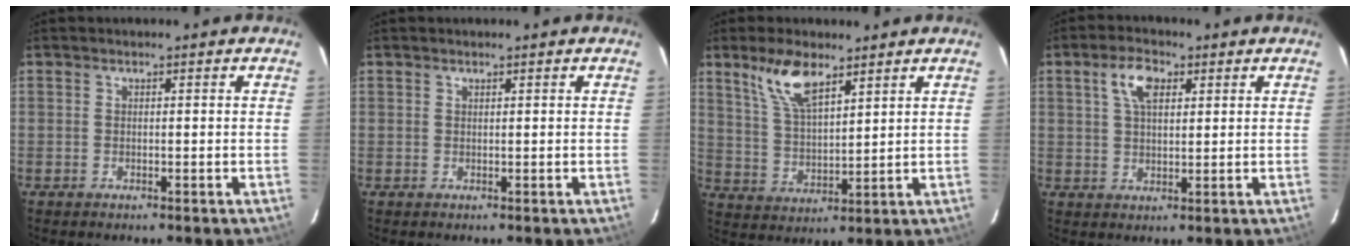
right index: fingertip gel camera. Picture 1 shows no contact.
{"total": 0.5, "force": [0.3, 0.4, -0.2], "torque": [0.004, 0.001, 0.005]}
{"total": 9.1, "force": [6.1, 3.3, 5.9], "torque": [-0.117, 0.008, 0.128]}
{"total": 5.8, "force": [2.5, 2.9, 4.3], "torque": [-0.080, 0.013, 0.045]}